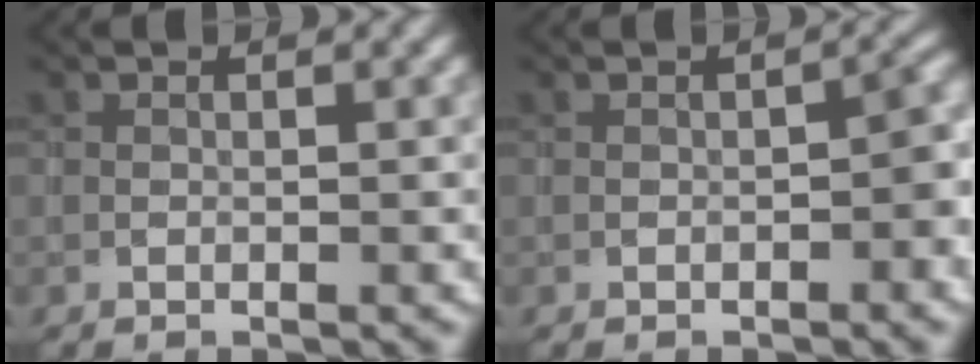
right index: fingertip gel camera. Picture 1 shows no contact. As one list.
[{"total": 2.6, "force": [-1.2, 1.2, 2.0], "torque": [-0.021, 0.008, -0.017]}]